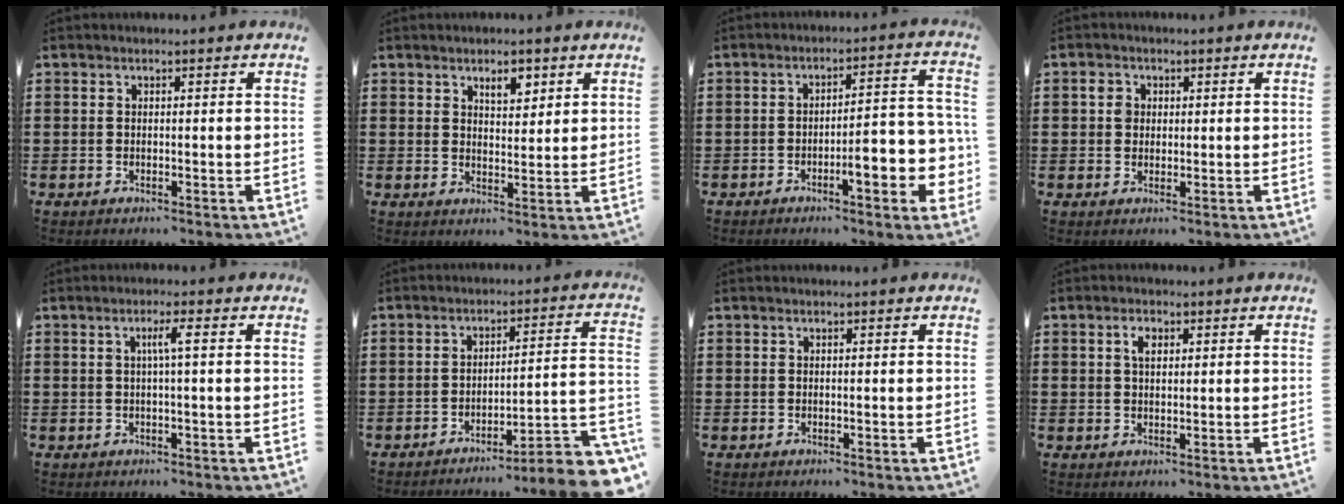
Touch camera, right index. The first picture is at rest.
{"total": 3.6, "force": [2.4, 1.7, 2.1], "torque": [-0.032, 0.001, 0.039]}
{"total": 7.2, "force": [-2.9, 1.7, 6.4], "torque": [-0.087, -0.013, -0.052]}
{"total": 2.2, "force": [0.5, 1.9, 0.9], "torque": [-0.026, 0.011, 0.007]}
{"total": 2.5, "force": [0.3, -0.2, 2.5], "torque": [-0.047, -0.001, 0.001]}
{"total": 5.3, "force": [-4.3, -0.1, 3.1], "torque": [-0.049, -0.018, -0.086]}
{"total": 0.0}
{"total": 2.3, "force": [0.8, 1.2, 1.7], "torque": [-0.038, 0.008, 0.013]}